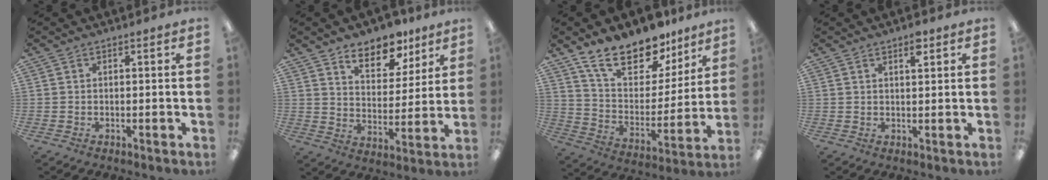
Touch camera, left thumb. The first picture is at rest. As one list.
[{"total": 10.9, "force": [8.8, 5.0, 4.0], "torque": [-0.057, -0.059, 0.157]}, {"total": 19.3, "force": [15.0, 8.6, 8.6], "torque": [-0.155, -0.096, 0.267]}, {"total": 3.2, "force": [2.3, 1.1, 2.0], "torque": [-0.019, -0.007, 0.035]}]